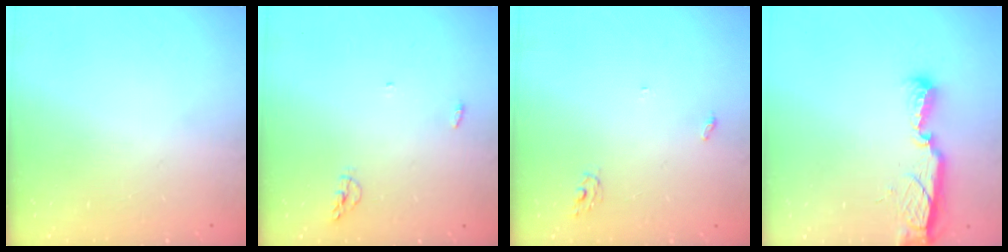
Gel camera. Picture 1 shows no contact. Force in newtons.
{"total": 4.3, "press": 4.1, "slide": 1.0}
{"total": 2.8, "press": 2.8, "slide": 0.2}
{"total": 11.7, "press": 10.4, "slide": 5.3}